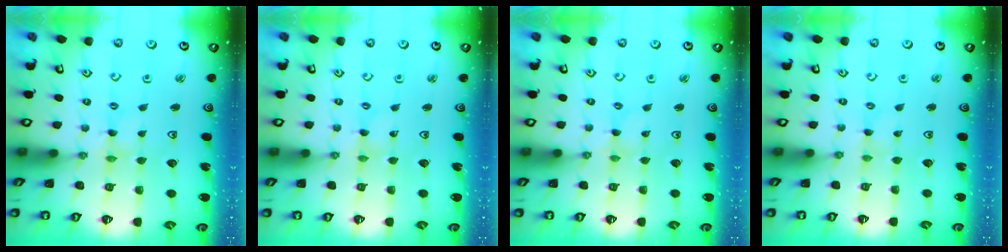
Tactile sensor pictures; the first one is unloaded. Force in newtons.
{"total": 0.0}
{"total": 0.0}
{"total": 0.0}